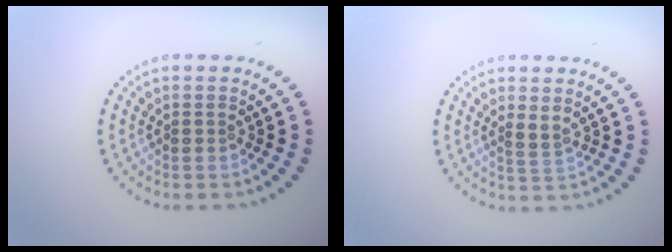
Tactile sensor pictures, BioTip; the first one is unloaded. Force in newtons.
{"total": 1.2, "press": 0.9, "slide": 0.8}